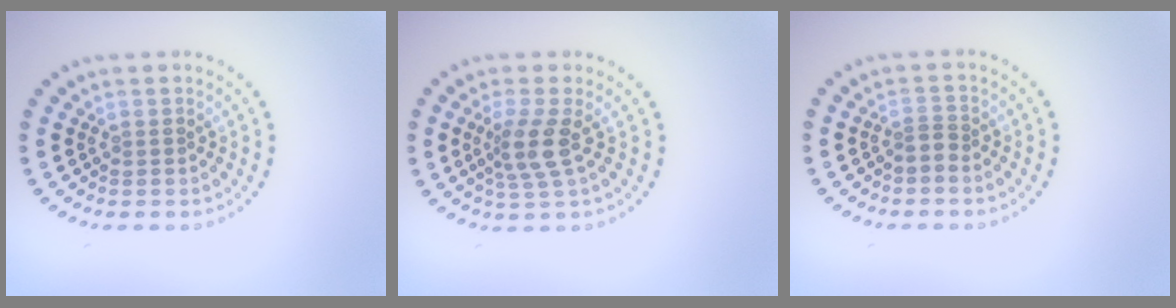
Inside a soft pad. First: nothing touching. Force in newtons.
{"total": 2.8, "press": 2.3, "slide": 1.7}
{"total": 1.1, "press": 0.6, "slide": 0.9}